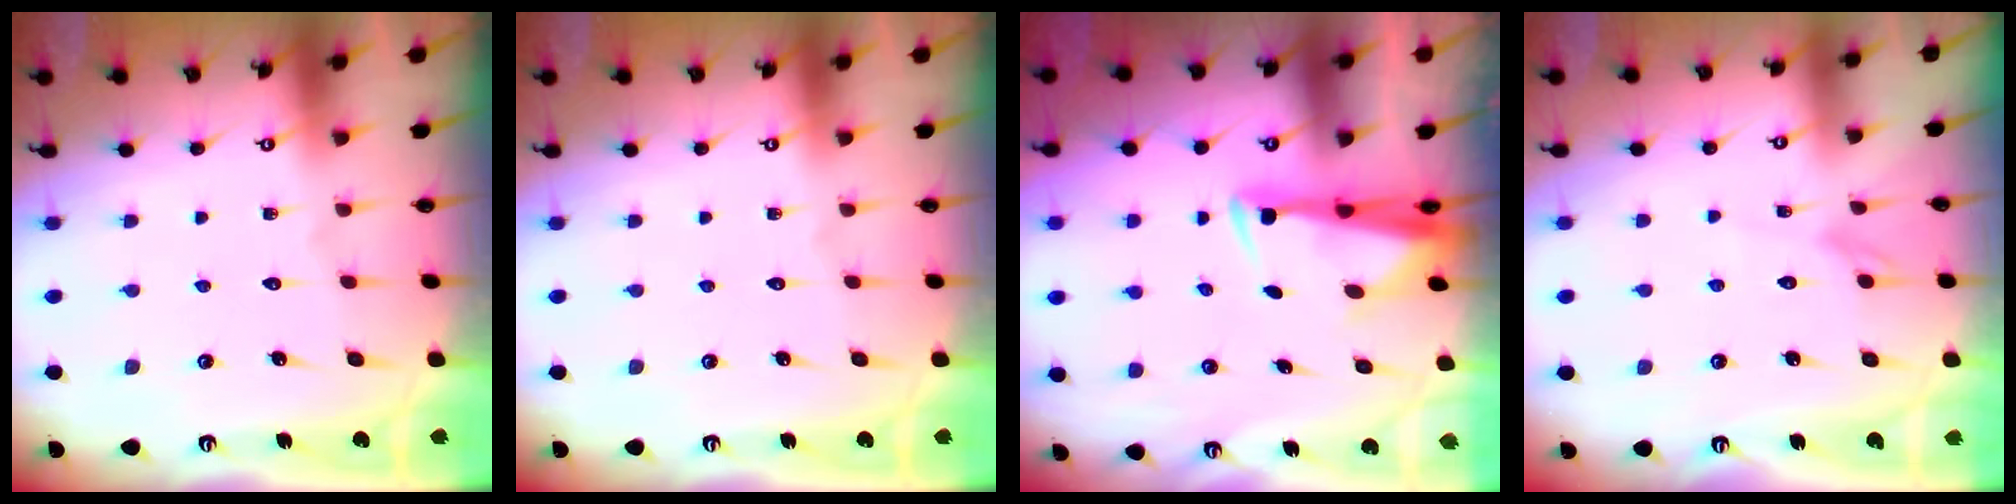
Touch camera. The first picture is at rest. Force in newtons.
{"total": 0.0}
{"total": 3.3, "press": 3.2, "slide": 0.7}
{"total": 2.5, "press": 2.5, "slide": 0.3}